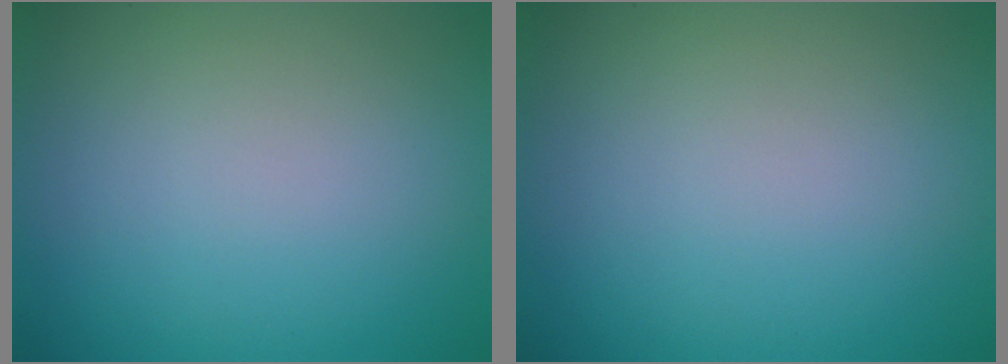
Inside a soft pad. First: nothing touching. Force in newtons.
{"total": 0.0}